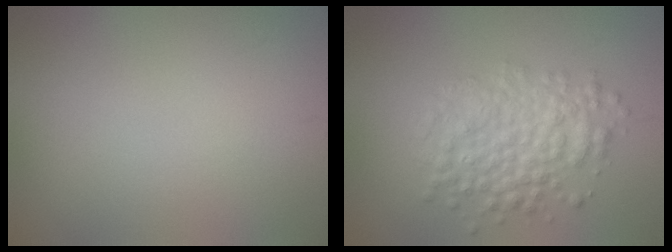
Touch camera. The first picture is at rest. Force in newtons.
{"total": 4.9, "press": 4.8, "slide": 0.2}